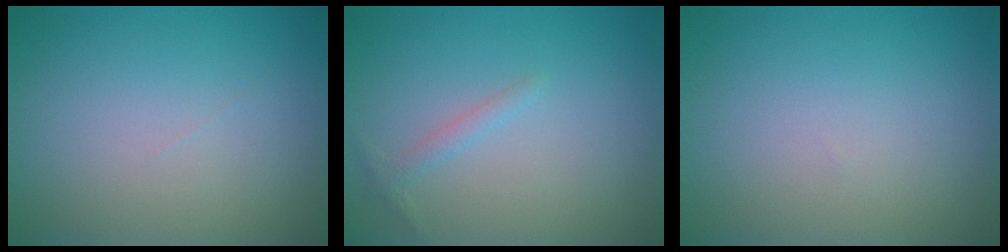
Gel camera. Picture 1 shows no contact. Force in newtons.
{"total": 1.1, "press": 1.1, "slide": 0.1}
{"total": 0.0}